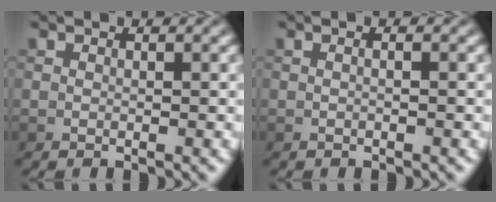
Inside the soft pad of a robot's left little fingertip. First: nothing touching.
{"total": 0.7, "force": [0.1, 0.1, 0.7], "torque": [-0.010, -0.003, -0.006]}